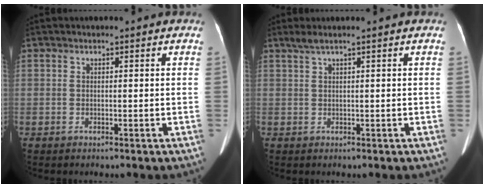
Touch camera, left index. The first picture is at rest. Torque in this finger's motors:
{"motor_torque": [-0.13, -0.02, -0.18, -0.06]}